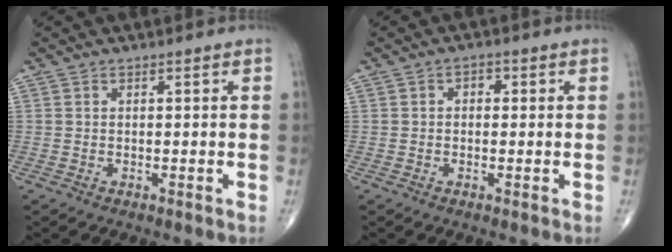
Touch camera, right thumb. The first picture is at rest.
{"total": 1.9, "force": [0.3, 1.3, 1.3], "torque": [-0.007, 0.008, -0.002]}